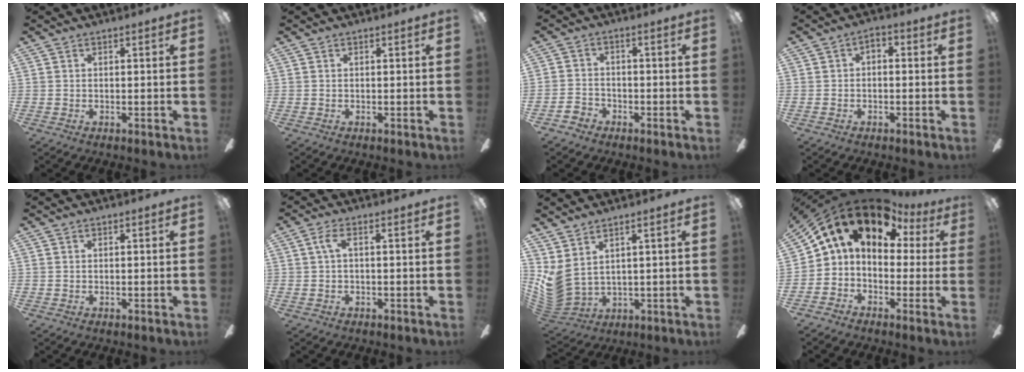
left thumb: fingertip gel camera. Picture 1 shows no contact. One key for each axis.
{"total": 0.0}
{"total": 3.3, "fx": -2.4, "fy": 2.1, "fz": 0.6, "tx": -0.013, "ty": 0.012, "tz": -0.048}
{"total": 2.1, "fx": -0.9, "fy": 1.5, "fz": 1.0, "tx": -0.019, "ty": 0.011, "tz": -0.019}
{"total": 0.0}
{"total": 3.5, "fx": 0.5, "fy": 1.0, "fz": 3.3, "tx": -0.073, "ty": 0.007, "tz": 0.004}
{"total": 5.5, "fx": 2.4, "fy": 3.0, "fz": 3.9, "tx": -0.099, "ty": -0.025, "tz": 0.046}
{"total": 14.6, "fx": 7.5, "fy": 9.0, "fz": 8.7, "tx": -0.161, "ty": -0.034, "tz": 0.133}